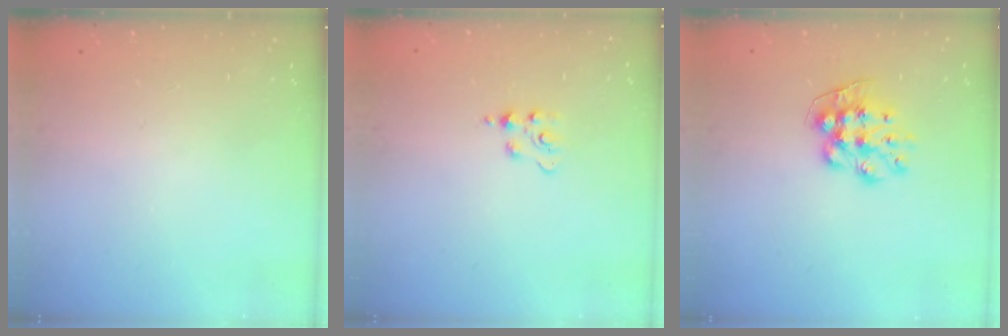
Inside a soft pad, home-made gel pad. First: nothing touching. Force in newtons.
{"total": 2.8, "press": 2.8, "slide": 0.4}
{"total": 8.9, "press": 8.9, "slide": 0.2}